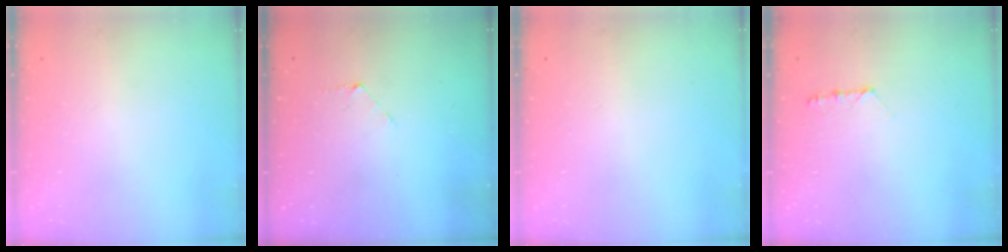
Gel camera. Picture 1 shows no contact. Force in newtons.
{"total": 3.6, "press": 3.6, "slide": 0.3}
{"total": 0.0}
{"total": 6.4, "press": 6.4, "slide": 0.6}